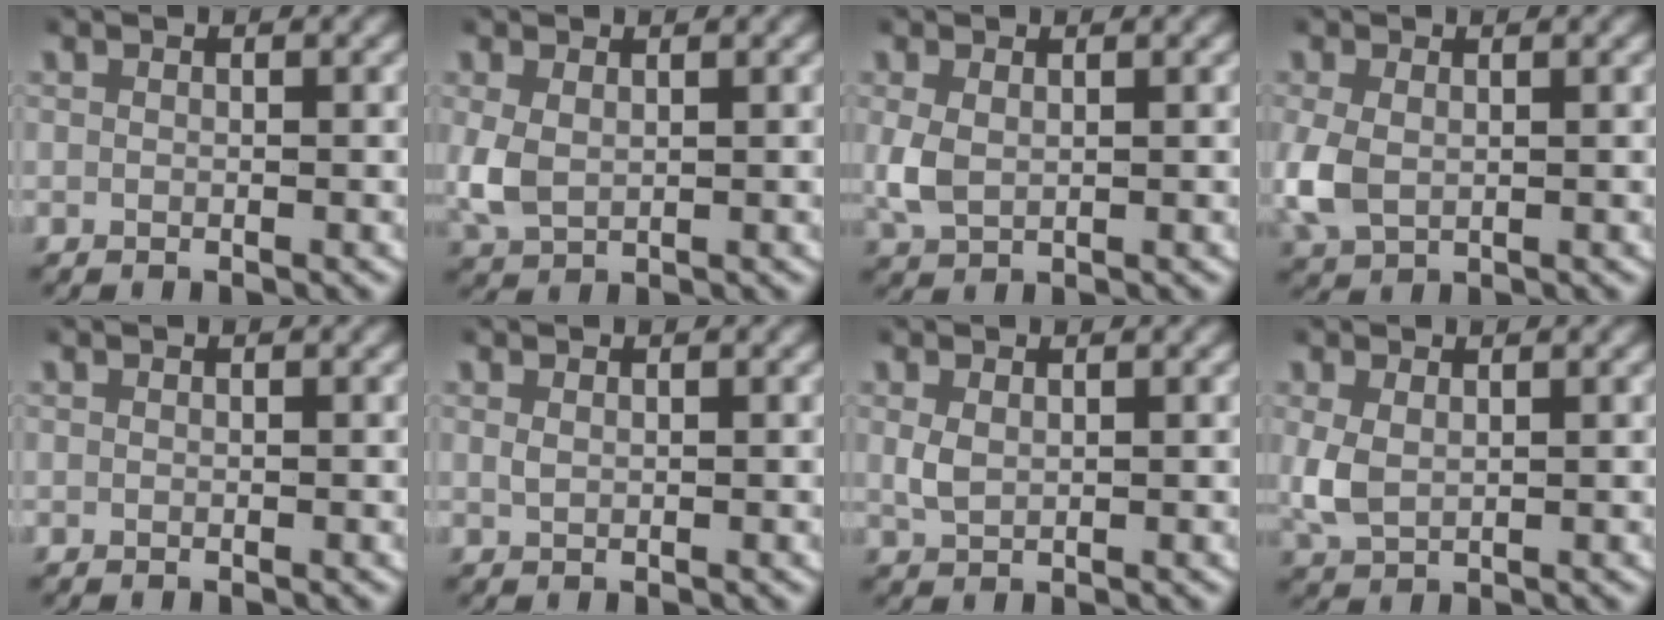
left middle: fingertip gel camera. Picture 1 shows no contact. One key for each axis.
{"total": 2.8, "fx": 0.5, "fy": 2.0, "fz": 1.9, "tx": -0.060, "ty": -0.009, "tz": 0.017}
{"total": 2.3, "fx": 0.4, "fy": 1.6, "fz": 1.6, "tx": -0.049, "ty": -0.007, "tz": 0.014}
{"total": 3.2, "fx": 0.1, "fy": 2.3, "fz": 2.2, "tx": -0.070, "ty": -0.008, "tz": 0.010}
{"total": 0.0}
{"total": 0.5, "fx": 0.3, "fy": 0.2, "fz": 0.4, "tx": -0.012, "ty": -0.005, "tz": 0.011}
{"total": 1.4, "fx": 0.5, "fy": 0.8, "fz": 1.0, "tx": -0.026, "ty": -0.005, "tz": 0.017}
{"total": 2.6, "fx": 0.5, "fy": 1.8, "fz": 1.8, "tx": -0.056, "ty": -0.007, "tz": 0.017}